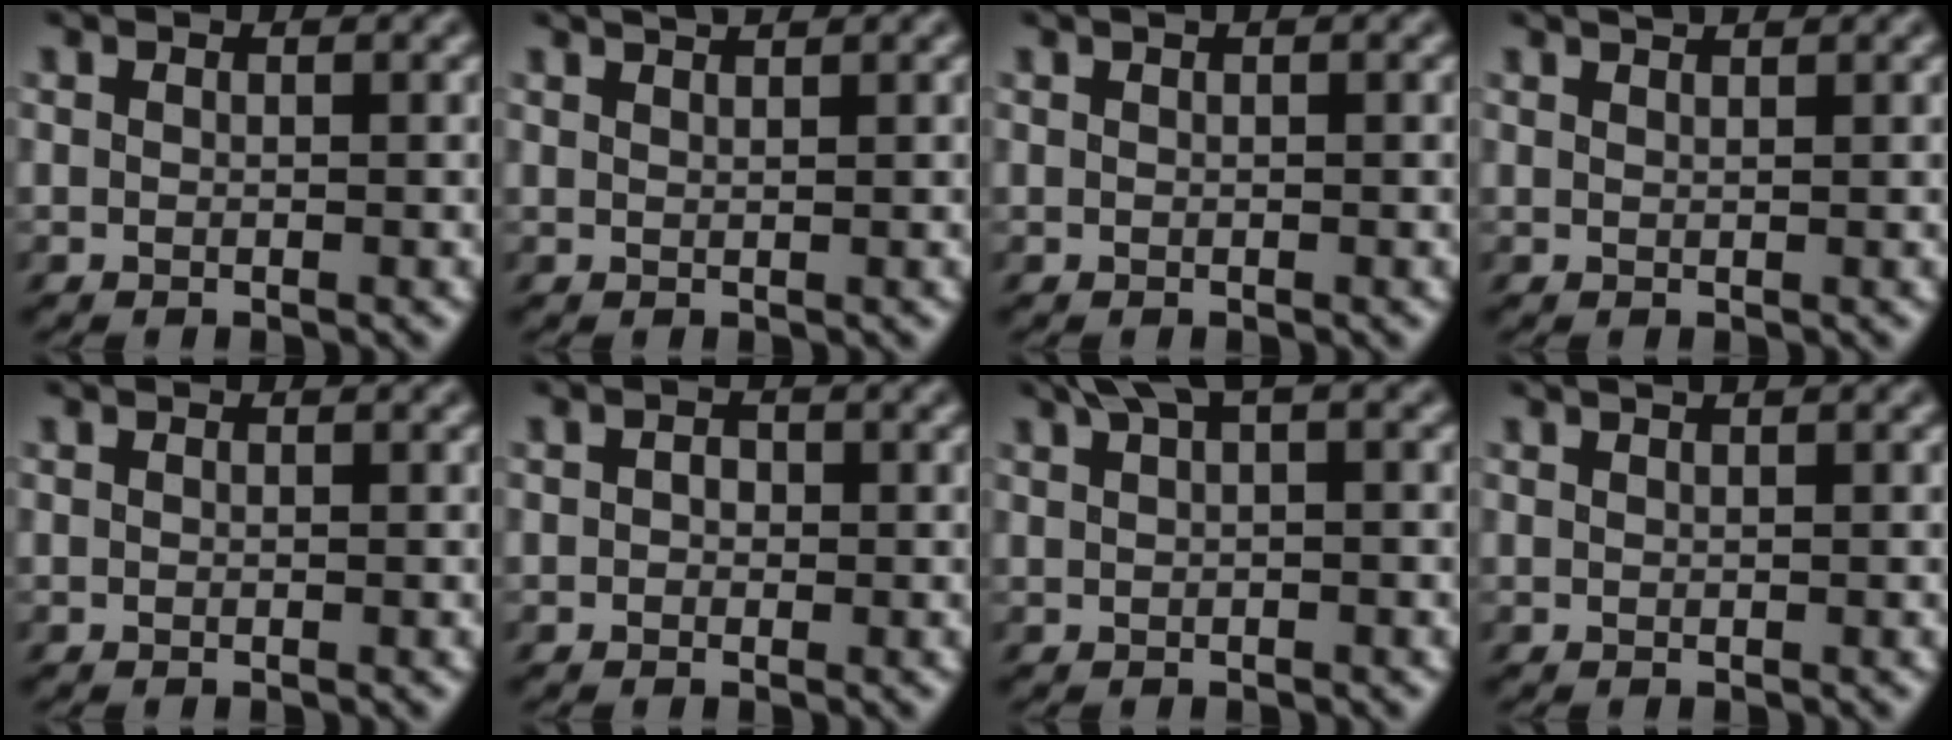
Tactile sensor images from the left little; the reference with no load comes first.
{"total": 2.1, "force": [1.8, 0.4, 1.0], "torque": [-0.003, 0.016, 0.014]}
{"total": 0.9, "force": [0.6, 0.2, 0.7], "torque": [-0.004, 0.003, 0.007]}
{"total": 1.4, "force": [1.3, 0.1, 0.5], "torque": [0.002, 0.010, 0.011]}
{"total": 0.0}
{"total": 1.4, "force": [-0.4, 1.2, 0.6], "torque": [-0.012, 0.003, -0.007]}
{"total": 4.5, "force": [2.8, 1.5, 3.2], "torque": [-0.066, 0.020, 0.042]}
{"total": 1.5, "force": [1.2, 0.4, 0.9], "torque": [-0.003, 0.012, 0.007]}